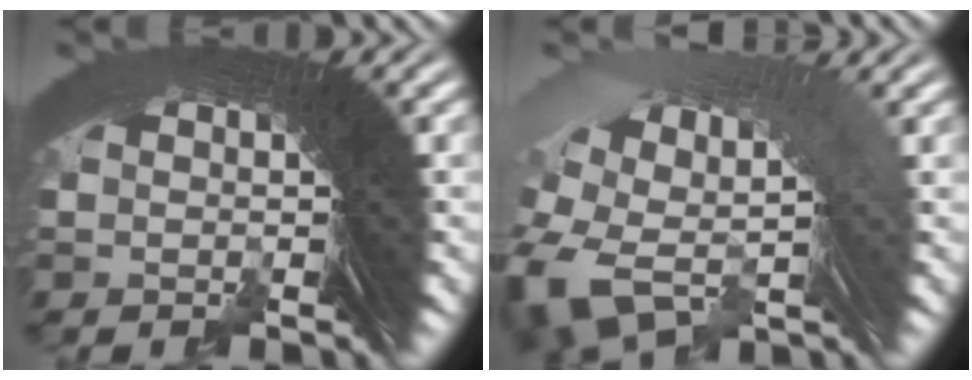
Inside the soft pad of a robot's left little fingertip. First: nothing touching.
{"total": 6.9, "force": [-1.3, 5.0, 4.6], "torque": [-0.103, -0.027, -0.011]}